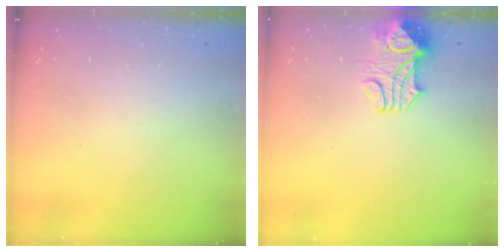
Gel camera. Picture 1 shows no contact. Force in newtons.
{"total": 2.4, "press": 2.2, "slide": 1.0}